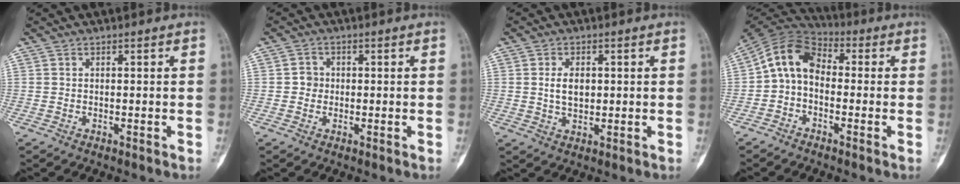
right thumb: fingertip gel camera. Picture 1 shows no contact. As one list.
[{"total": 2.2, "force": [-0.1, 2.1, 0.7], "torque": [0.002, 0.007, -0.005]}, {"total": 4.4, "force": [0.6, 2.7, 3.3], "torque": [-0.049, -0.003, 0.014]}, {"total": 9.8, "force": [-0.5, 7.1, 6.8], "torque": [-0.104, 0.036, -0.030]}]